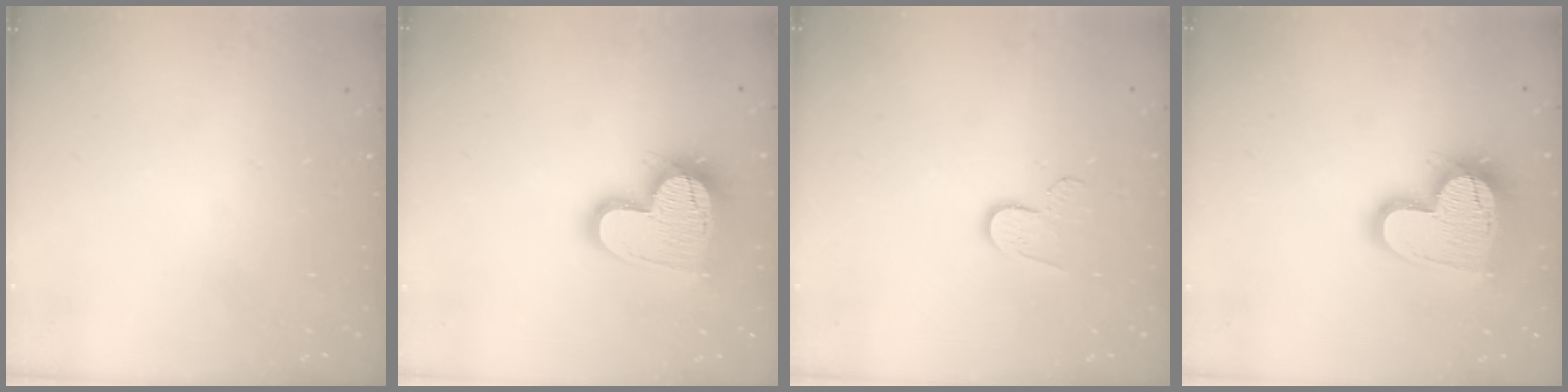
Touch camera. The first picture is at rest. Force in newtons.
{"total": 18.2, "press": 18.1, "slide": 1.5}
{"total": 6.3, "press": 6.3, "slide": 0.5}
{"total": 18.2, "press": 18.1, "slide": 1.5}